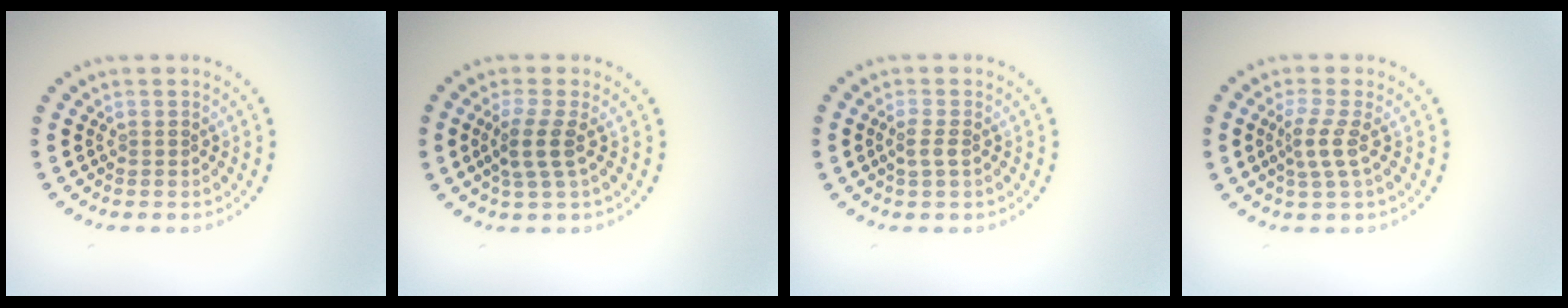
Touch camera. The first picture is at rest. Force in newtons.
{"total": 2.6, "press": 2.0, "slide": 1.6}
{"total": 1.3, "press": 1.2, "slide": 0.5}
{"total": 2.3, "press": 1.6, "slide": 1.6}